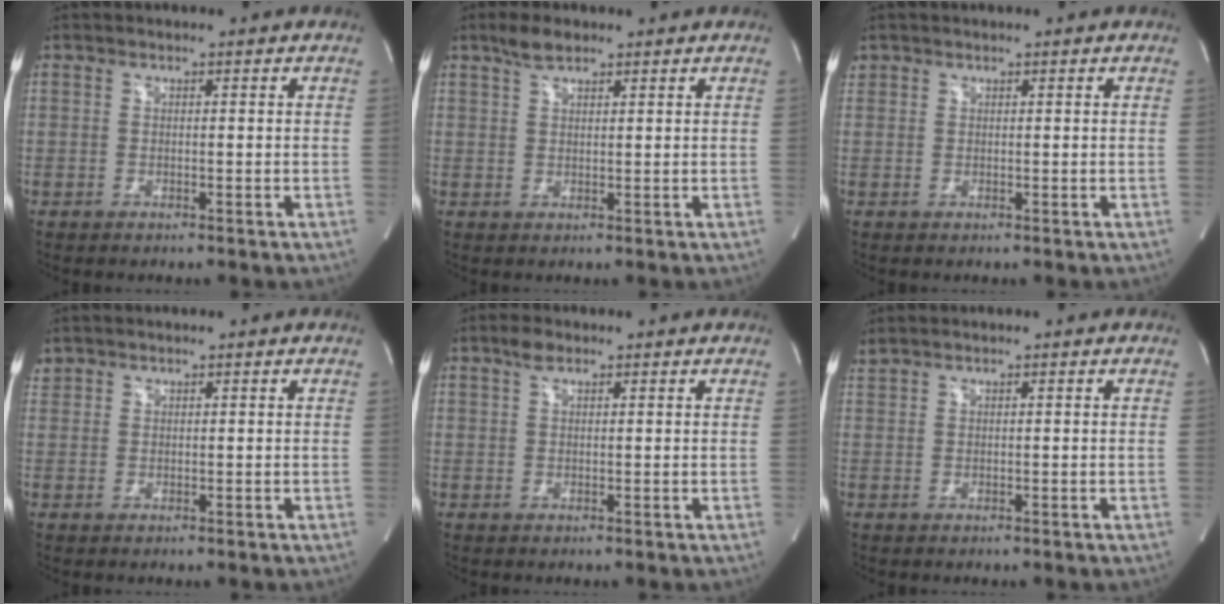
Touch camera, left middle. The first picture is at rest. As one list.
[{"total": 3.1, "force": [2.4, 1.0, 1.7], "torque": [-0.042, 0.007, 0.046]}, {"total": 0.9, "force": [0.6, 0.6, 0.0], "torque": [0.002, 0.012, 0.011]}, {"total": 1.3, "force": [1.1, 0.7, 0.0], "torque": [-0.001, 0.014, 0.022]}, {"total": 1.8, "force": [1.3, 0.7, 1.1], "torque": [-0.029, 0.009, 0.025]}, {"total": 1.6, "force": [1.3, -0.4, 0.8], "torque": [-0.037, 0.028, 0.036]}]